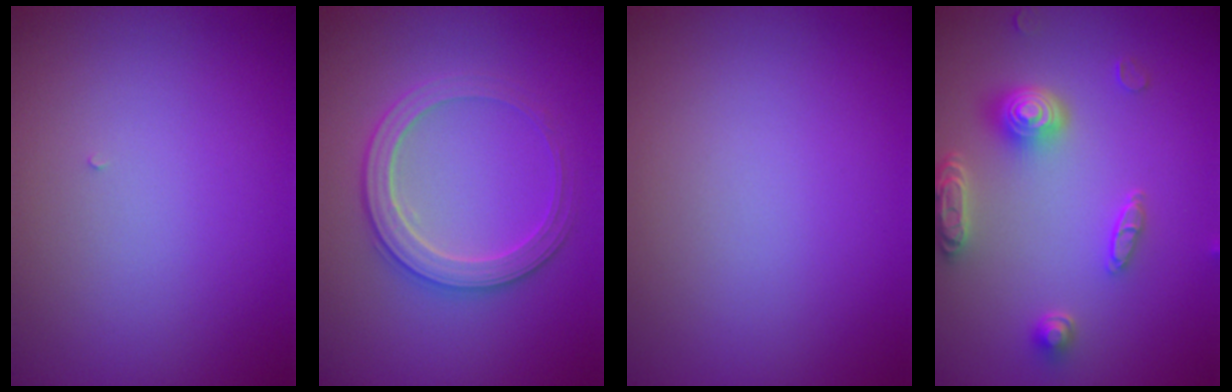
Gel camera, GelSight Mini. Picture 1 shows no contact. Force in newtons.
{"total": 3.1, "press": 3.0, "slide": 0.5}
{"total": 0.0}
{"total": 4.6, "press": 3.7, "slide": 2.8}